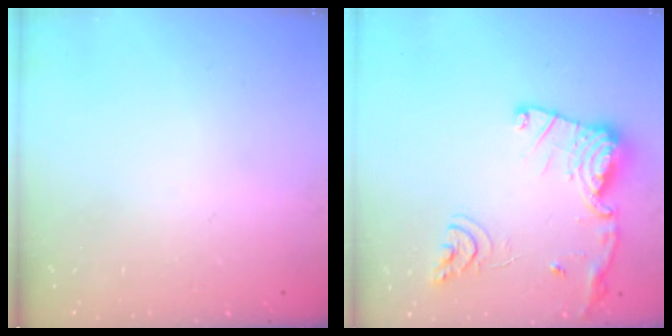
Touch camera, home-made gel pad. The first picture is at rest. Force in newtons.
{"total": 16.3, "press": 16.2, "slide": 1.5}